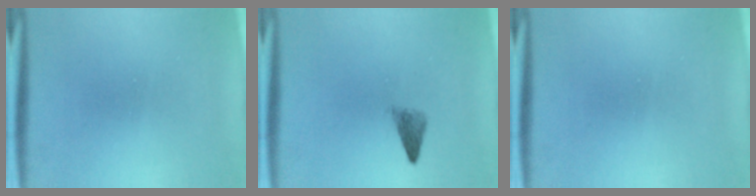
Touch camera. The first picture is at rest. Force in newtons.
{"total": 2.1}
{"total": 0.0}